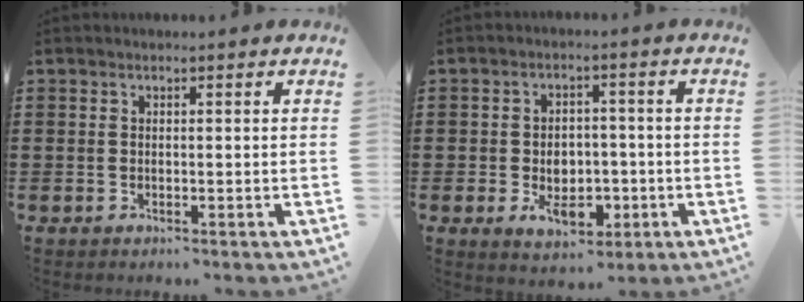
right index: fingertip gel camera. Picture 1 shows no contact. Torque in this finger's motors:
{"motor_torque": [1.36, 0.78, 0.28, 0.05]}